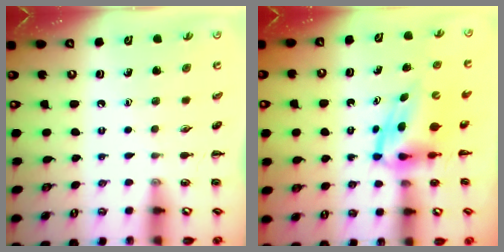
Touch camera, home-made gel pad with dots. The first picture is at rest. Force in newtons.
{"total": 5.0, "press": 4.9, "slide": 1.1}